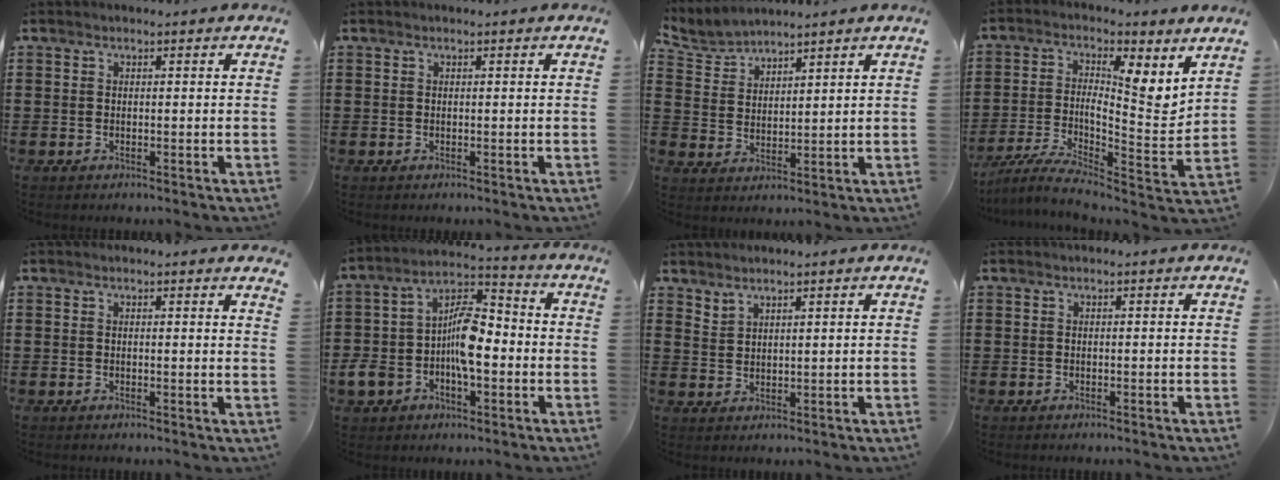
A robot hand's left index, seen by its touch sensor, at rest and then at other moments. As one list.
[{"total": 0.0}, {"total": 3.9, "force": [3.8, 0.9, 0.0], "torque": [-0.017, -0.010, 0.070]}, {"total": 6.9, "force": [3.3, 2.1, 5.7], "torque": [-0.102, -0.044, 0.048]}, {"total": 0.8, "force": [0.7, -0.1, 0.4], "torque": [-0.002, -0.006, 0.011]}, {"total": 11.3, "force": [-2.5, 6.1, 9.2], "torque": [-0.199, 0.008, -0.049]}, {"total": 2.1, "force": [2.1, 0.1, 0.2], "torque": [-0.008, -0.001, 0.041]}, {"total": 0.0}]